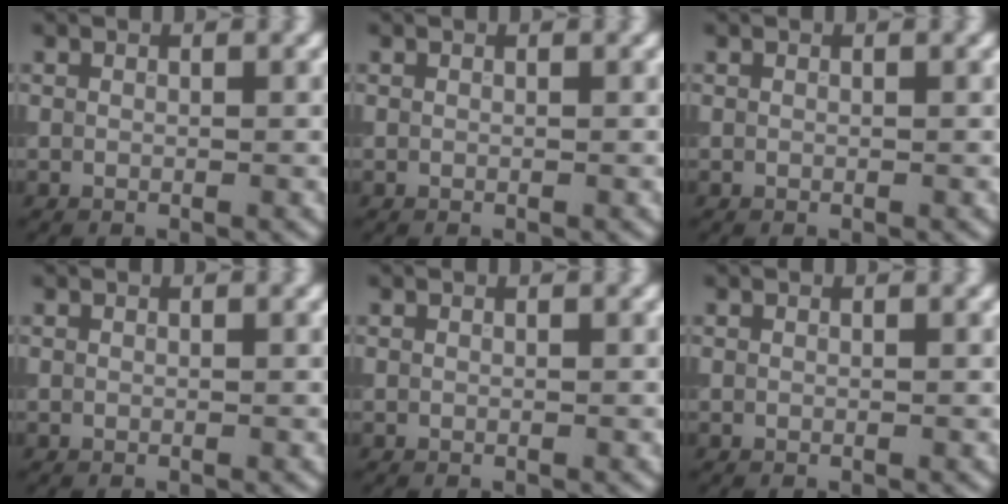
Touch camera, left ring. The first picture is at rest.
{"total": 0.0}
{"total": 0.0}
{"total": 0.0}
{"total": 0.0}
{"total": 0.0}